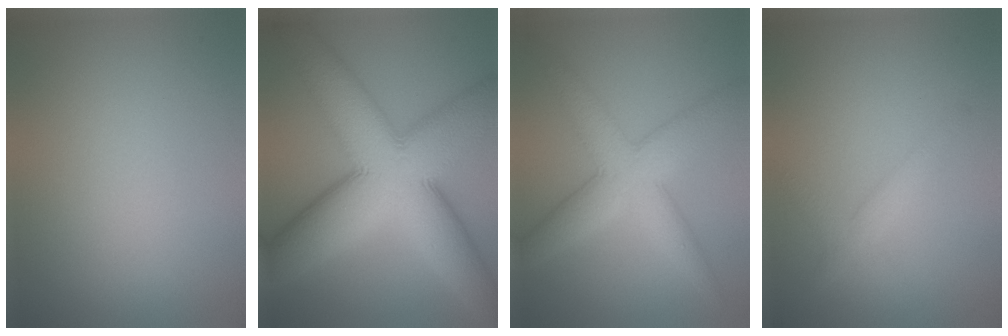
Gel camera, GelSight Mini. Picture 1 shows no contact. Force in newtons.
{"total": 15.4, "press": 15.4, "slide": 0.1}
{"total": 6.1, "press": 6.0, "slide": 0.2}
{"total": 2.0, "press": 2.0, "slide": 0.2}